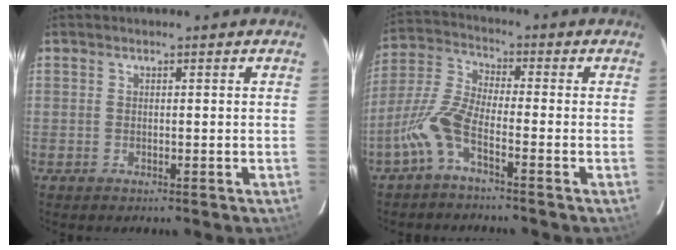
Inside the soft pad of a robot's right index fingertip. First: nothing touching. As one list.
[{"total": 7.5, "force": [-4.1, 1.8, 6.0], "torque": [-0.142, 0.006, -0.089]}]